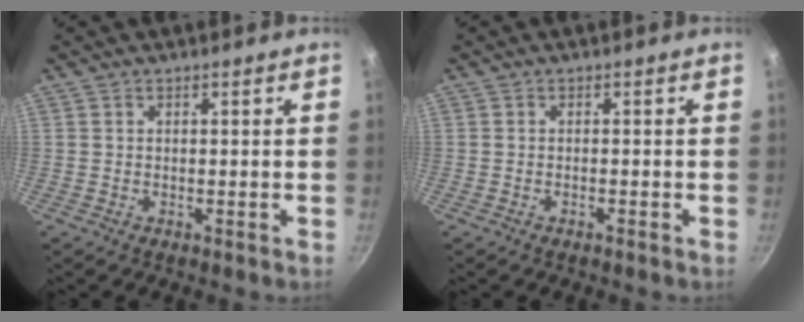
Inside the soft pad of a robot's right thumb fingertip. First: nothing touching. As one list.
[{"total": 0.7, "force": [-0.5, 0.1, 0.4], "torque": [-0.012, 0.005, -0.010]}]